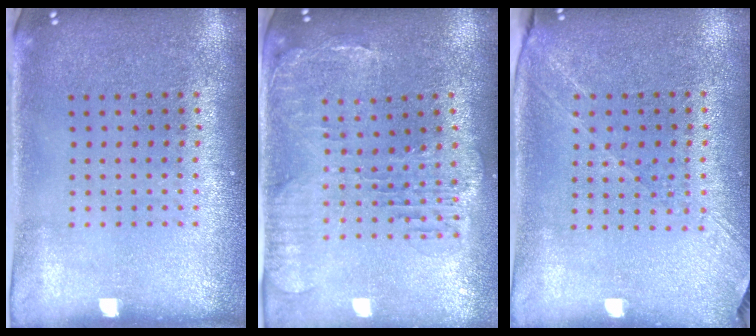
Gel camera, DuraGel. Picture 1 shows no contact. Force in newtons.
{"total": 1.6, "press": 1.5, "slide": 0.5}
{"total": 1.3, "press": 1.2, "slide": 0.5}